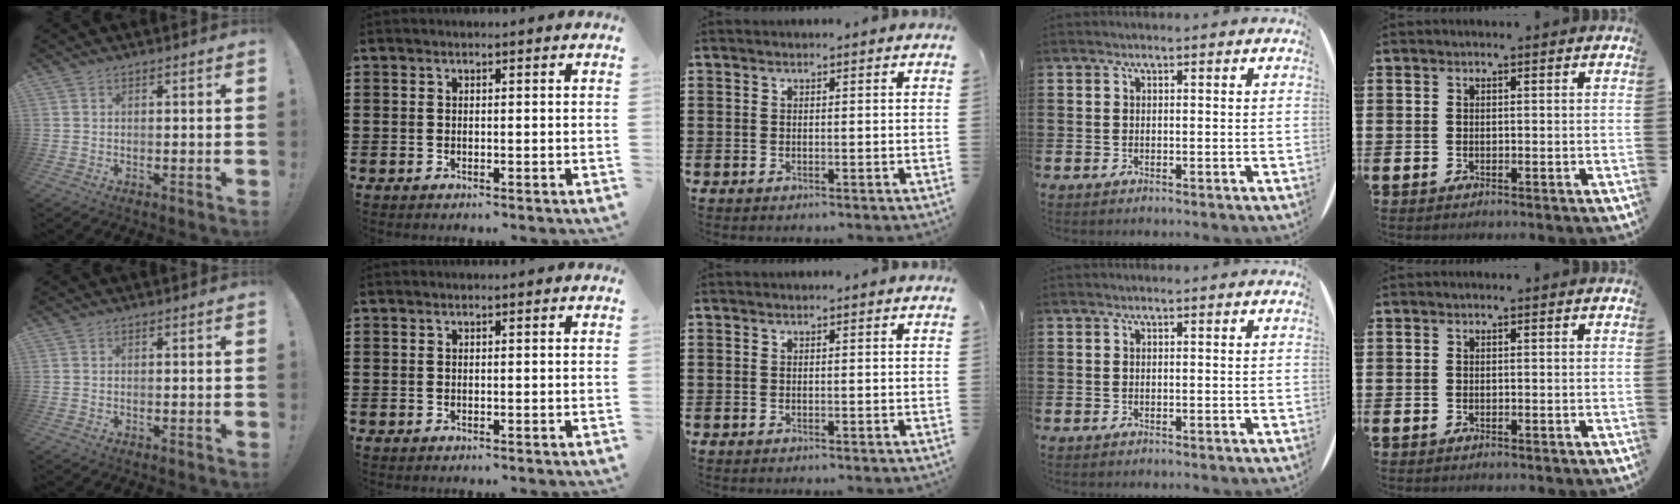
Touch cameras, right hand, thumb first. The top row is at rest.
{}